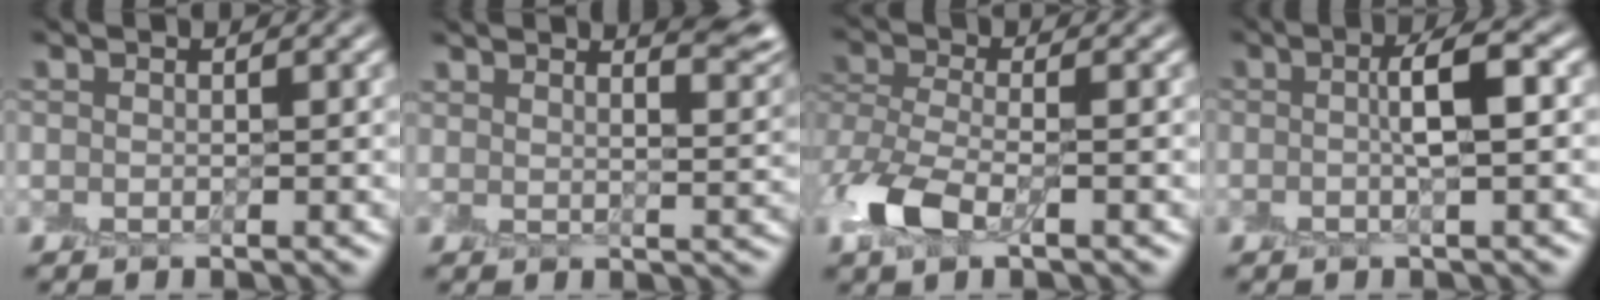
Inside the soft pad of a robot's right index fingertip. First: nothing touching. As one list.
[{"total": 7.1, "force": [5.2, 2.4, 4.1], "torque": [-0.015, 0.040, 0.041]}, {"total": 4.6, "force": [-2.0, 2.6, 3.2], "torque": [-0.078, 0.000, -0.044]}, {"total": 3.1, "force": [0.2, 0.5, 3.1], "torque": [-0.051, 0.010, 0.002]}]